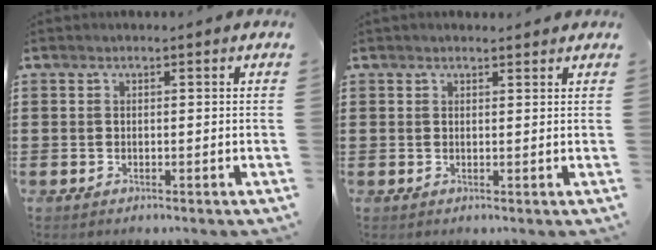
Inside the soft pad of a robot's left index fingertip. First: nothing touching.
{"total": 1.0, "force": [0.9, 0.4, 0.1], "torque": [-0.005, 0.002, 0.018]}